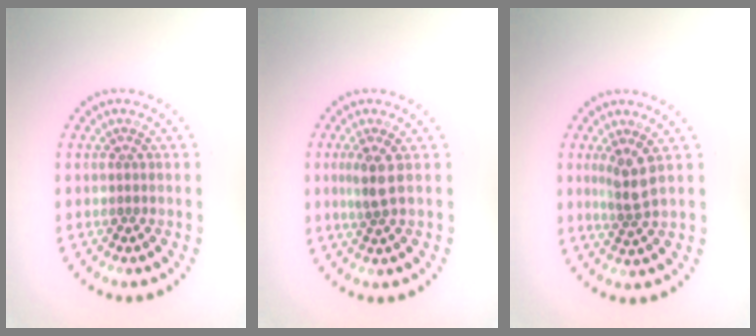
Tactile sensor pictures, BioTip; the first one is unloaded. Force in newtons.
{"total": 2.1, "press": 1.7, "slide": 1.2}
{"total": 2.6, "press": 1.9, "slide": 1.7}